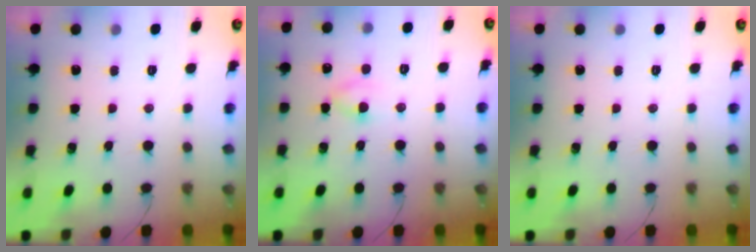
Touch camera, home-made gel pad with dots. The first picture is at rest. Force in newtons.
{"total": 2.9, "press": 2.6, "slide": 1.3}
{"total": 0.0}